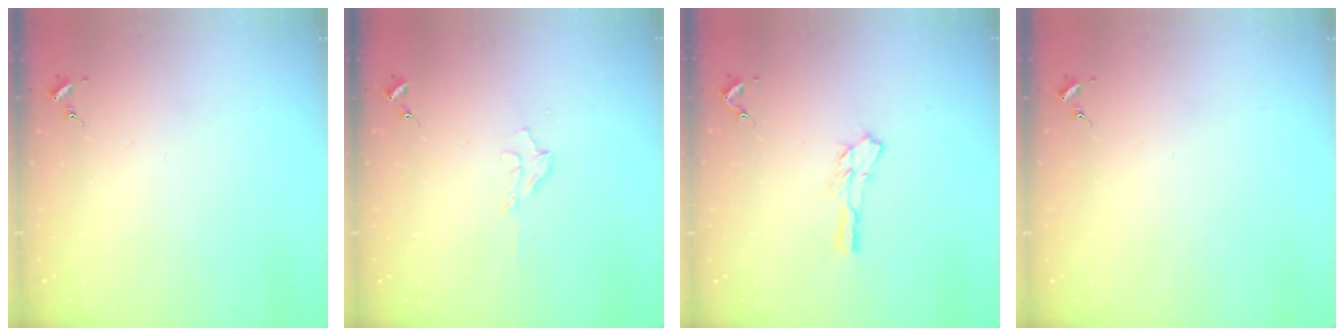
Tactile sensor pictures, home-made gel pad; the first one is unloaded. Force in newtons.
{"total": 5.6, "press": 5.6, "slide": 0.9}
{"total": 6.3, "press": 6.3, "slide": 0.3}
{"total": 0.0}